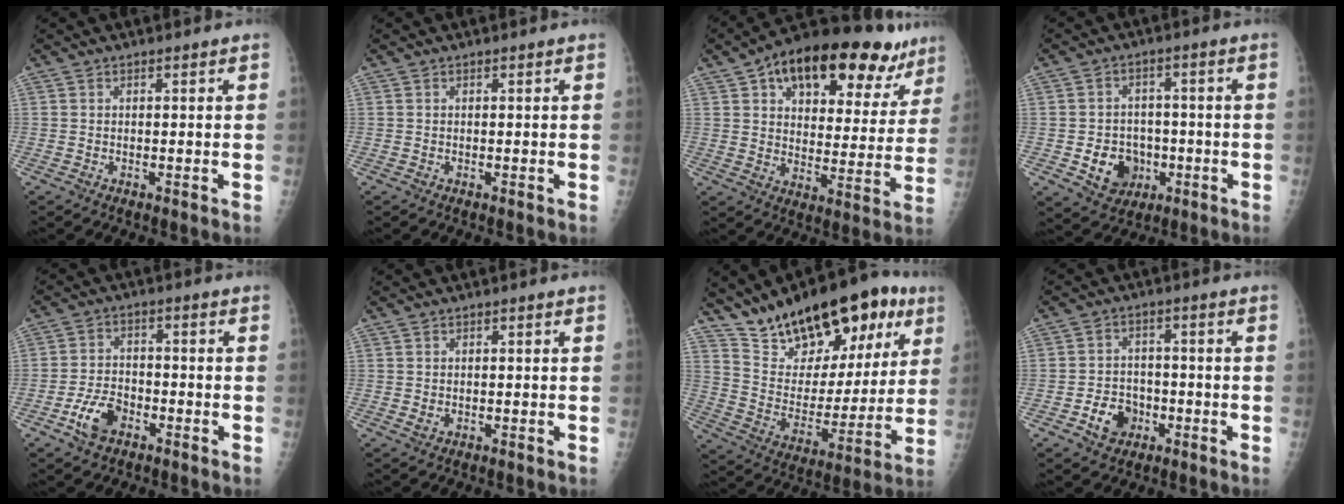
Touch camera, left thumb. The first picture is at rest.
{"total": 0.0}
{"total": 25.0, "force": [14.5, 12.2, 16.3], "torque": [-0.192, -0.010, 0.213]}
{"total": 8.7, "force": [-2.5, 7.3, 4.1], "torque": [-0.031, 0.014, -0.032]}
{"total": 6.7, "force": [-3.5, 4.1, 4.0], "torque": [-0.070, 0.021, -0.063]}
{"total": 1.3, "force": [-0.1, 0.9, 0.9], "torque": [-0.013, 0.001, 0.002]}
{"total": 25.3, "force": [15.2, 12.0, 16.3], "torque": [-0.205, -0.040, 0.247]}
{"total": 6.7, "force": [-2.8, 5.3, 2.9], "torque": [-0.024, 0.022, -0.045]}